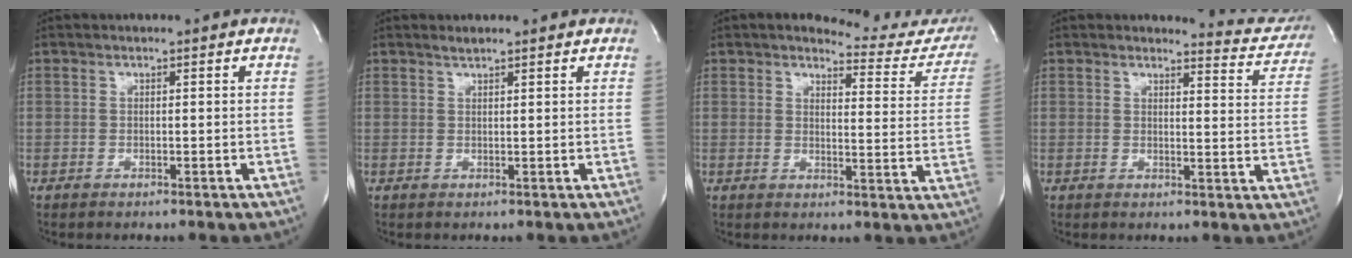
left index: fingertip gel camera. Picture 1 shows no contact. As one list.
[{"total": 1.3, "force": [1.2, 0.1, 0.5], "torque": [-0.012, 0.007, 0.022]}, {"total": 13.2, "force": [12.5, 3.2, 2.6], "torque": [-0.004, -0.058, 0.119]}, {"total": 7.1, "force": [7.0, 0.9, -0.3], "torque": [0.015, -0.053, 0.059]}]